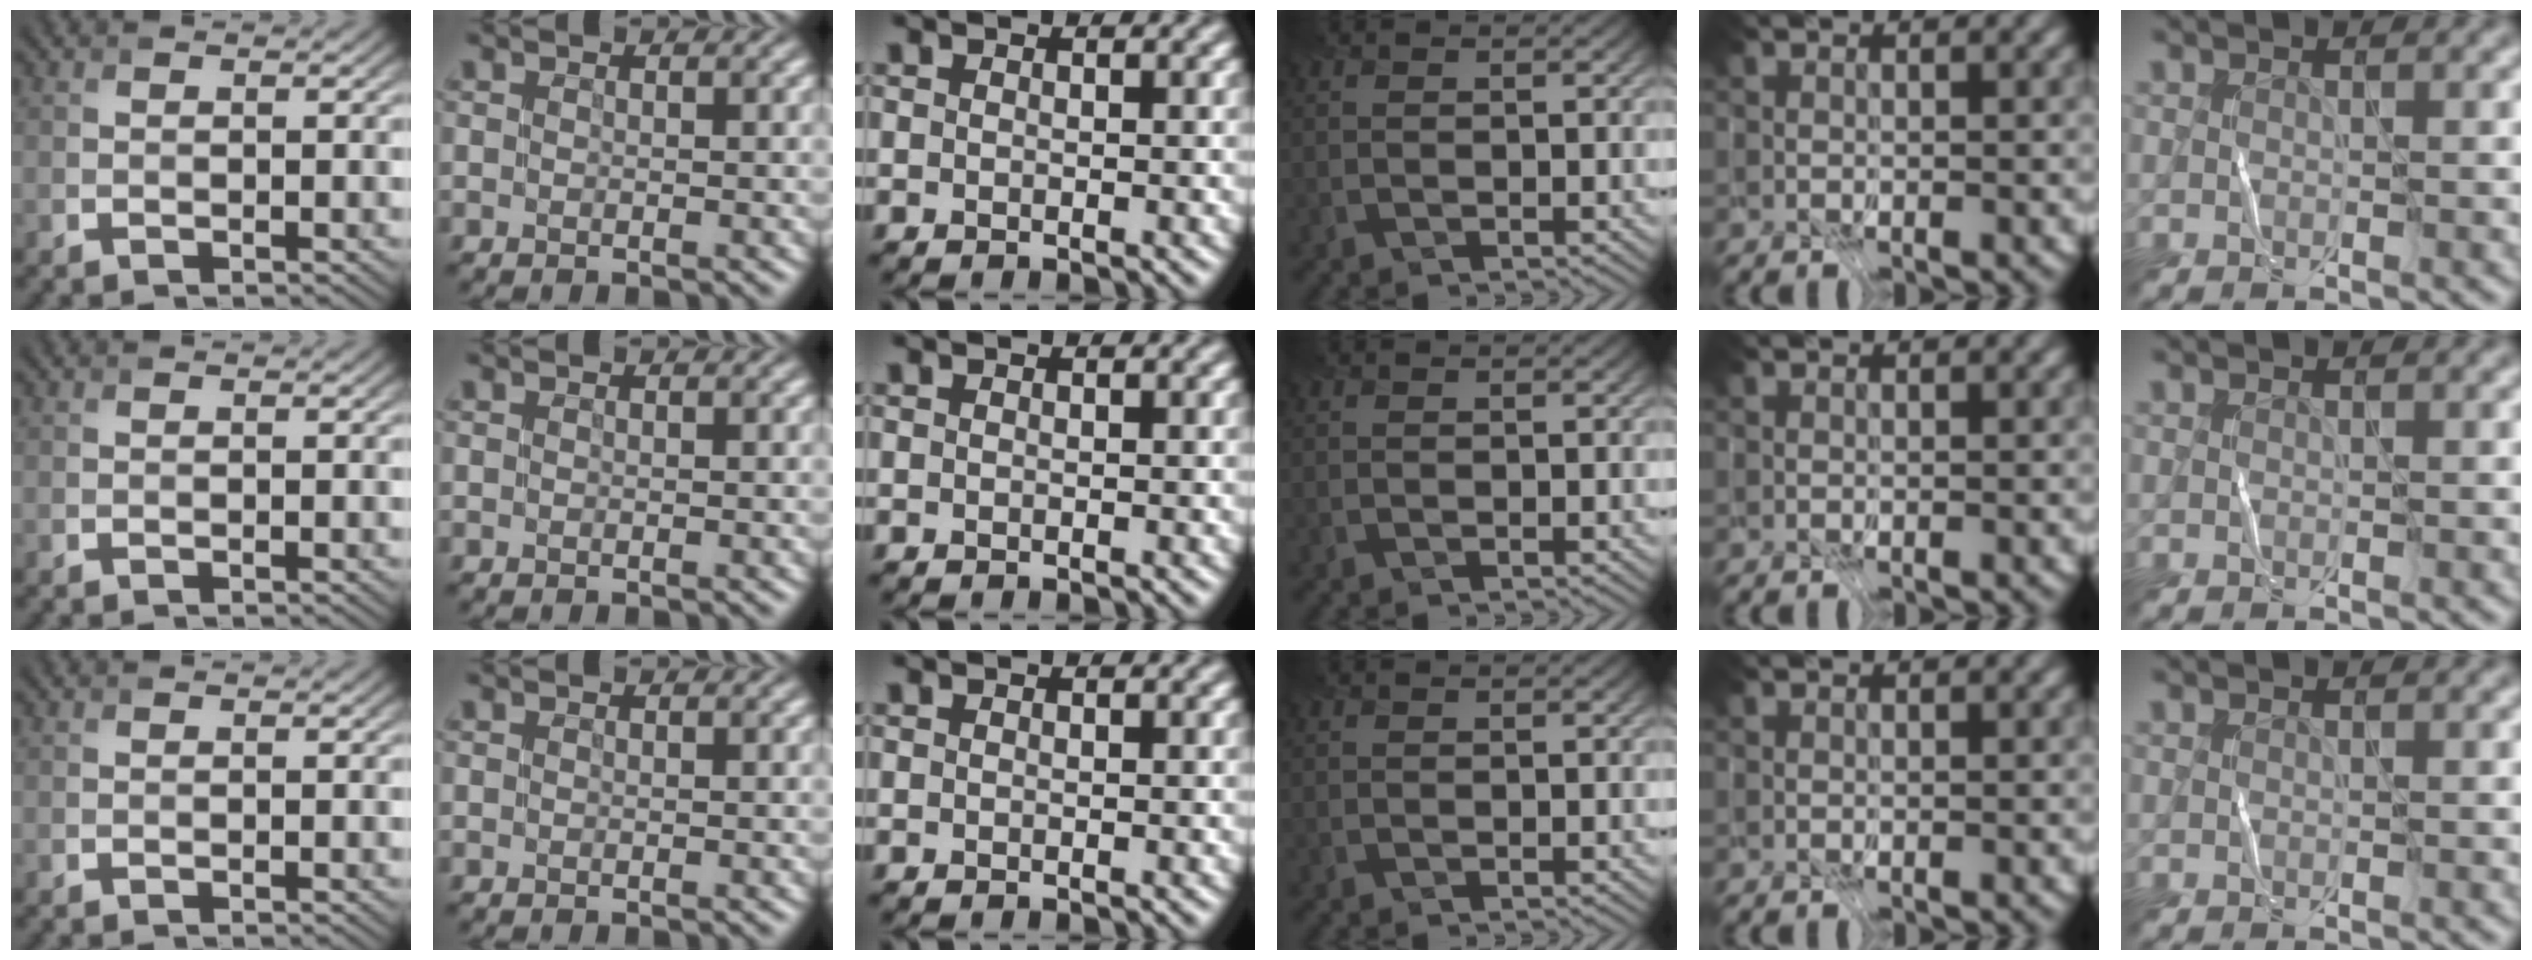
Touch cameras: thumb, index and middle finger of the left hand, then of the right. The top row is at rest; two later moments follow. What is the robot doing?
{"motion": "fold", "object": "coffee filter"}